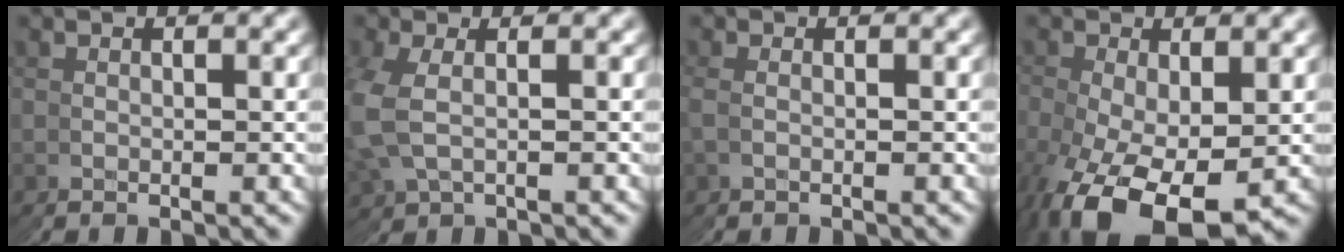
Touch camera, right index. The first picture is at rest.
{"total": 1.5, "force": [0.7, 0.9, -0.9], "torque": [-0.015, -0.003, 0.018]}
{"total": 1.0, "force": [0.0, -0.5, -0.9], "torque": [0.002, 0.001, -0.003]}
{"total": 7.1, "force": [-3.2, 3.7, 5.1], "torque": [-0.104, -0.022, -0.040]}